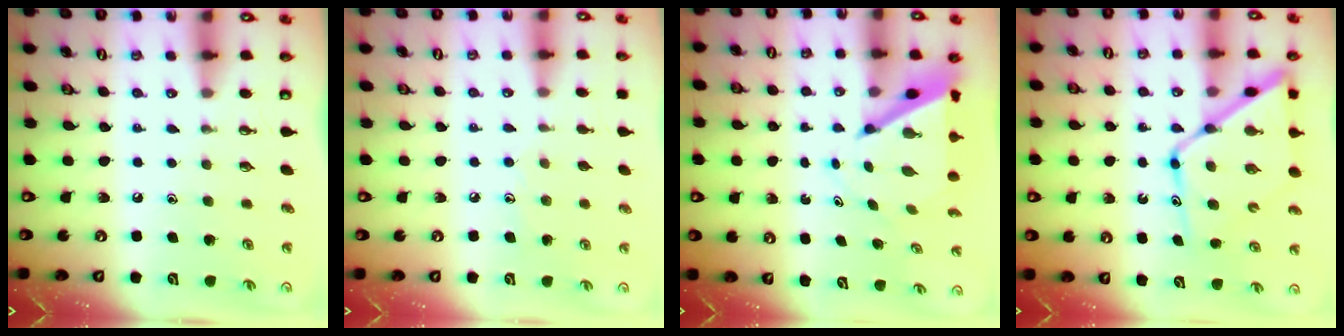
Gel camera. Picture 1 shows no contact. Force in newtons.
{"total": 5.4, "press": 5.4, "slide": 0.5}
{"total": 7.4, "press": 7.4, "slide": 0.5}
{"total": 15.0, "press": 14.9, "slide": 1.5}